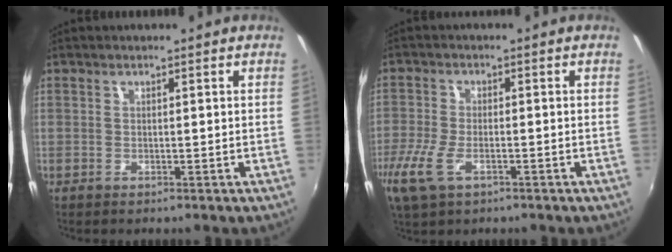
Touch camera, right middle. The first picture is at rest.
{"total": 9.2, "force": [-4.5, 4.1, 6.9], "torque": [-0.163, -0.025, -0.084]}